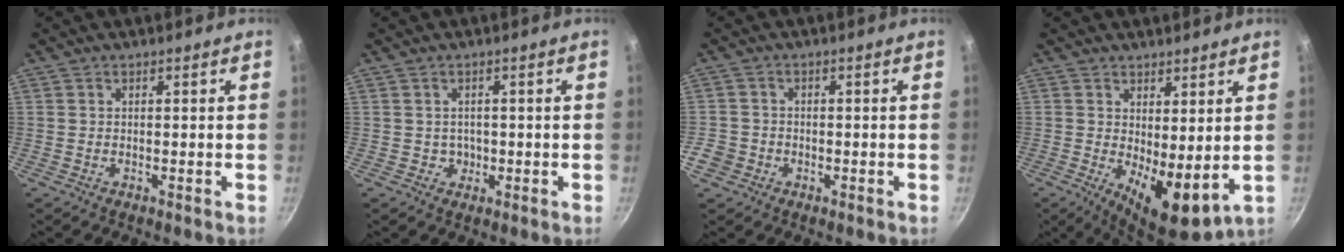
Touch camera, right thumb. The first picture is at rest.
{"total": 1.8, "force": [-0.1, 1.8, 0.4], "torque": [0.008, -0.001, 0.002]}
{"total": 4.5, "force": [-1.8, 3.8, 1.4], "torque": [-0.021, 0.021, -0.032]}
{"total": 9.1, "force": [0.9, 3.8, 8.3], "torque": [-0.109, -0.027, 0.023]}